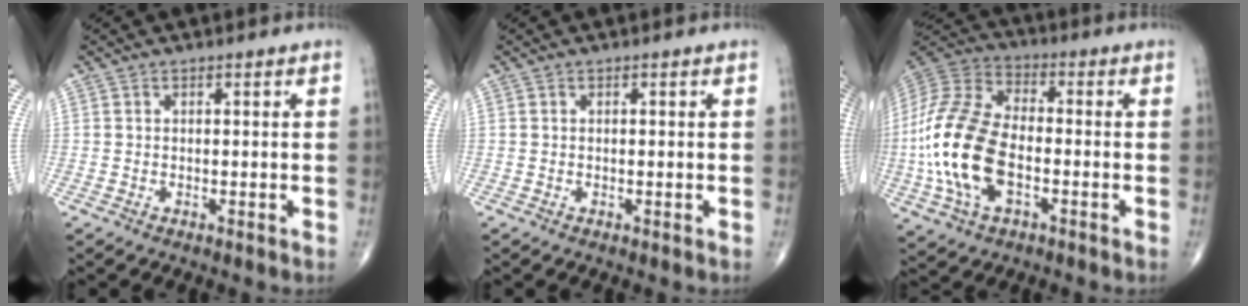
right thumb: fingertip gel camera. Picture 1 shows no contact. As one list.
[{"total": 0.0}, {"total": 19.8, "force": [-3.7, 10.9, 16.2], "torque": [-0.347, 0.017, -0.073]}]